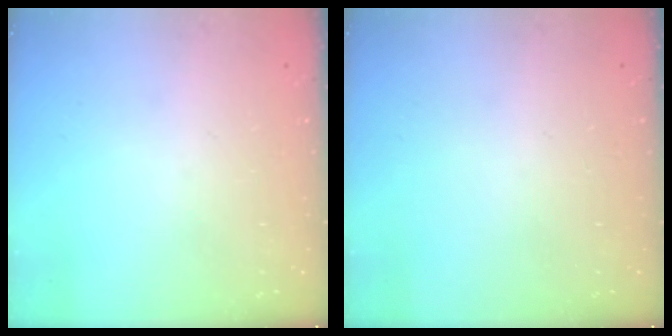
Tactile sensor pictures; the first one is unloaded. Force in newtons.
{"total": 0.0}